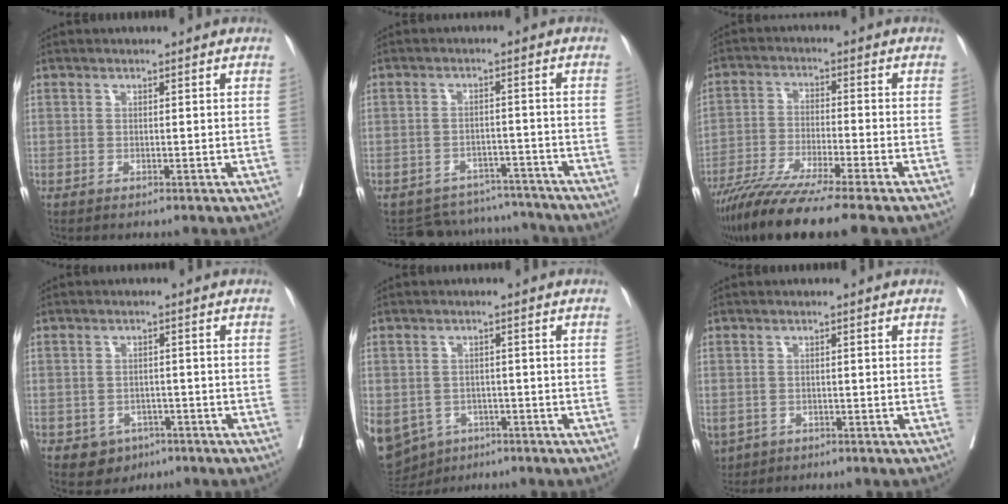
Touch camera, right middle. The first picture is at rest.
{"total": 10.2, "force": [-9.6, 3.4, -0.3], "torque": [0.010, 0.027, -0.124]}
{"total": 12.2, "force": [-9.8, -0.7, 7.3], "torque": [-0.118, -0.038, -0.164]}
{"total": 4.0, "force": [-2.1, 3.2, 1.0], "torque": [-0.009, 0.006, -0.024]}
{"total": 19.6, "force": [-8.3, 15.9, 7.7], "torque": [-0.265, -0.009, -0.109]}
{"total": 5.6, "force": [-2.7, 4.5, 1.9], "torque": [-0.054, -0.004, -0.038]}